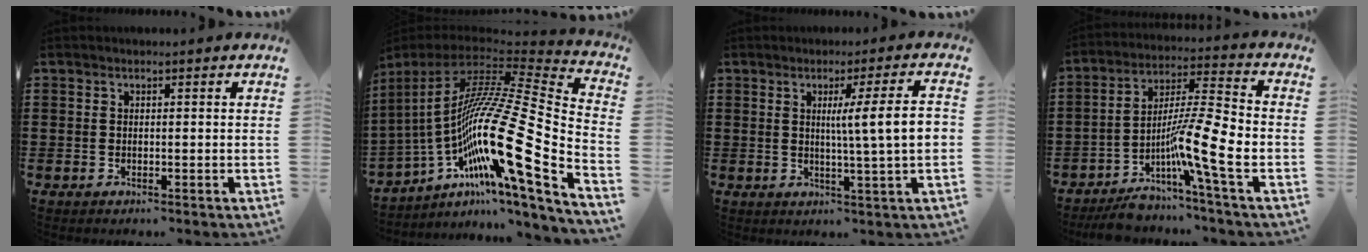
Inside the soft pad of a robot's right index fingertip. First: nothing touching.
{"total": 20.7, "force": [-5.1, 3.3, 19.8], "torque": [-0.397, -0.029, -0.111]}
{"total": 8.2, "force": [0.9, -0.2, 8.1], "torque": [-0.141, -0.006, 0.006]}
{"total": 12.3, "force": [-5.0, 1.6, 11.1], "torque": [-0.206, -0.010, -0.094]}